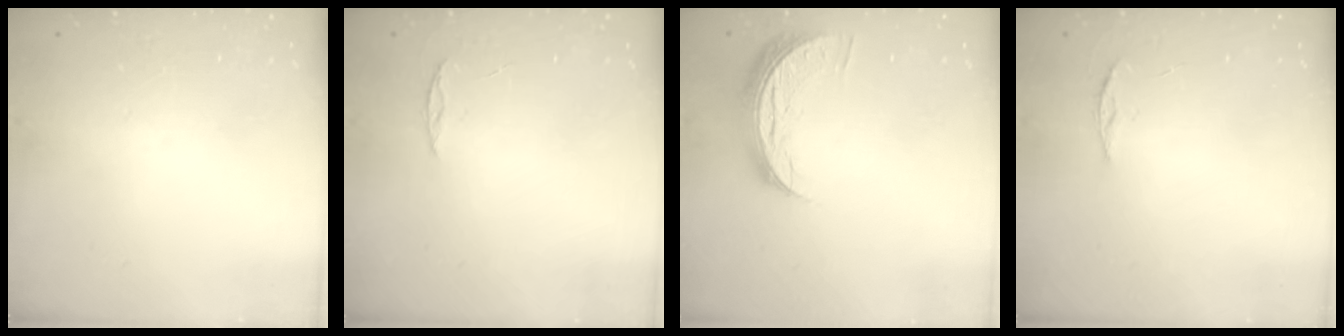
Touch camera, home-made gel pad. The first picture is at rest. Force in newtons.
{"total": 2.4, "press": 2.4, "slide": 0.2}
{"total": 8.7, "press": 8.7, "slide": 0.7}
{"total": 3.5, "press": 3.5, "slide": 0.4}